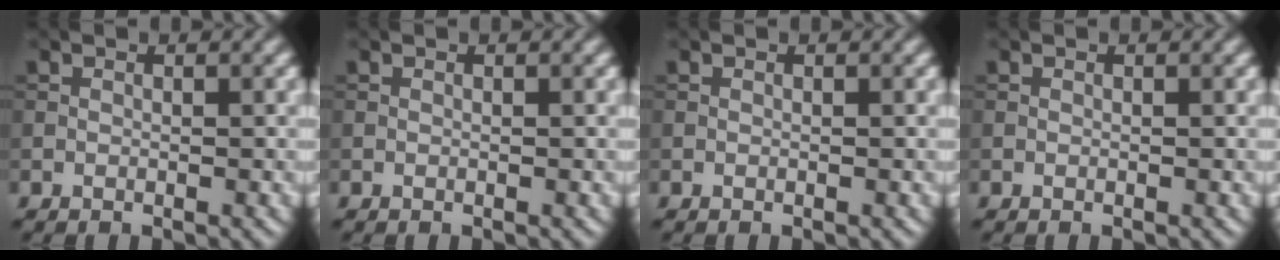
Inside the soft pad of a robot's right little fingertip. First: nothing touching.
{"total": 0.0}
{"total": 0.0}
{"total": 0.0}